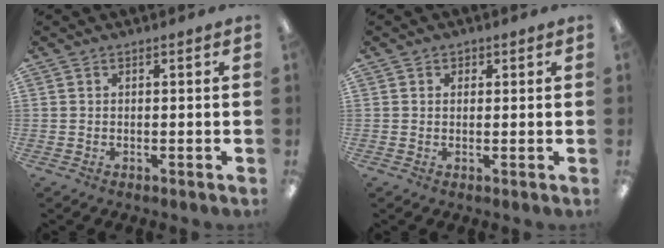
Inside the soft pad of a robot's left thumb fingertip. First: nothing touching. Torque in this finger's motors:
{"motor_torque": [0.26, 0.09, -0.06, -0.13, -0.04]}